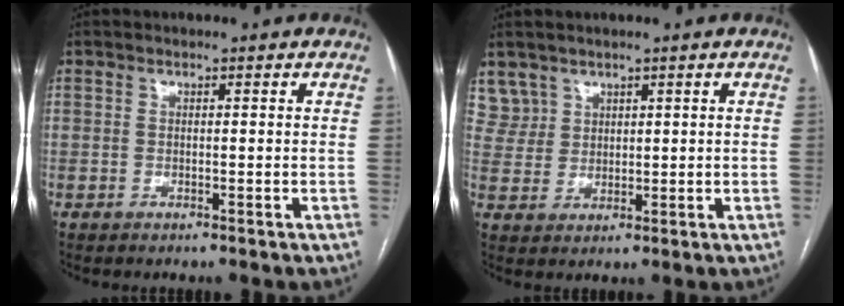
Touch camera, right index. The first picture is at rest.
{"total": 4.0, "force": [2.8, 2.8, -0.4], "torque": [0.015, 0.007, 0.061]}